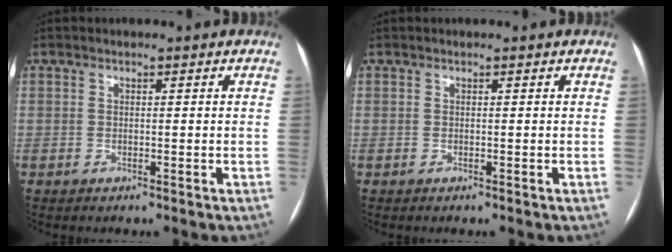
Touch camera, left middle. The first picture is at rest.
{"total": 0.0}